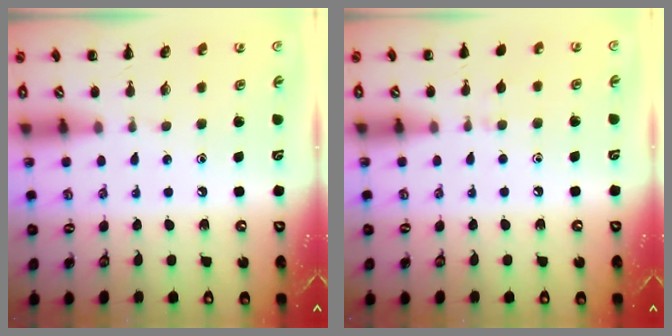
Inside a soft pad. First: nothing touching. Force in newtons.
{"total": 5.8, "press": 5.4, "slide": 2.3}